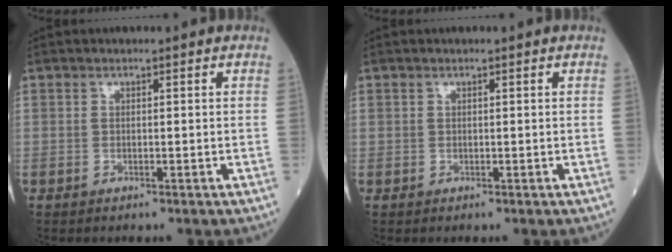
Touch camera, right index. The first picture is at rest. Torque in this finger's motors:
{"motor_torque": [0.03, -0.04, 0.20, 0.04]}